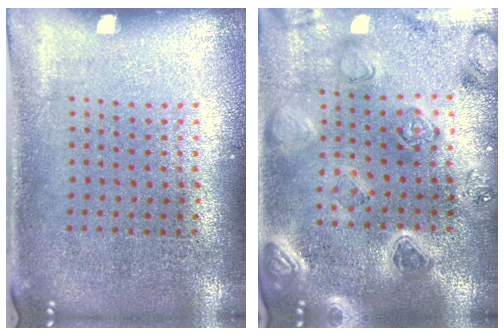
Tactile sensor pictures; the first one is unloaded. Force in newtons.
{"total": 2.3, "press": 2.3, "slide": 0.2}